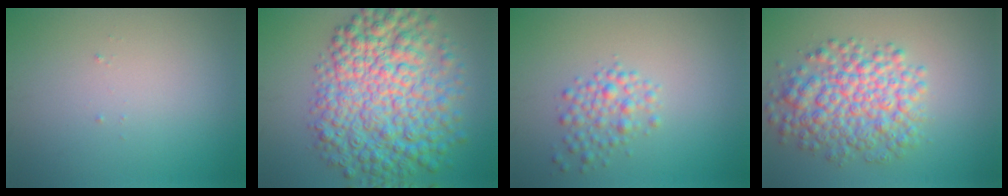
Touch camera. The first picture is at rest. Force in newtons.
{"total": 10.9, "press": 10.9, "slide": 0.1}
{"total": 2.4, "press": 2.4, "slide": 0.1}
{"total": 6.8, "press": 6.8, "slide": 0.2}